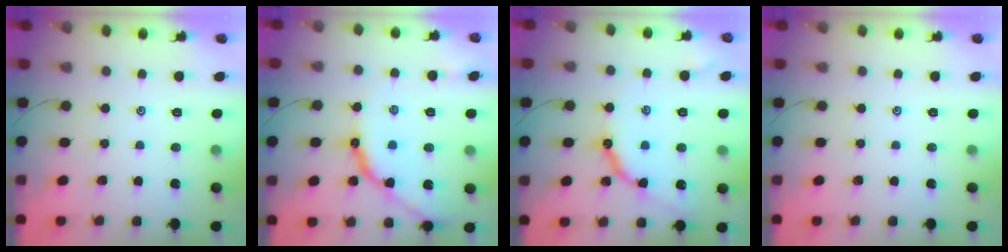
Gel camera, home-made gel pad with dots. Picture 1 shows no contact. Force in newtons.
{"total": 11.2, "press": 11.2, "slide": 0.6}
{"total": 9.3, "press": 9.3, "slide": 0.8}
{"total": 0.0}